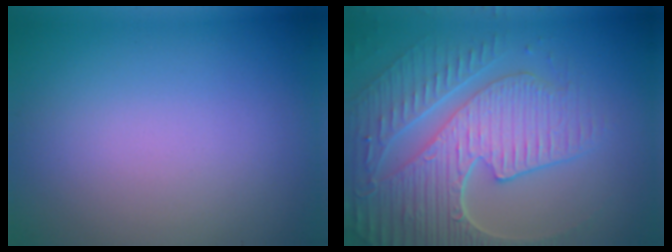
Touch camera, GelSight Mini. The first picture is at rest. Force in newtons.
{"total": 8.9, "press": 6.2, "slide": 6.5}